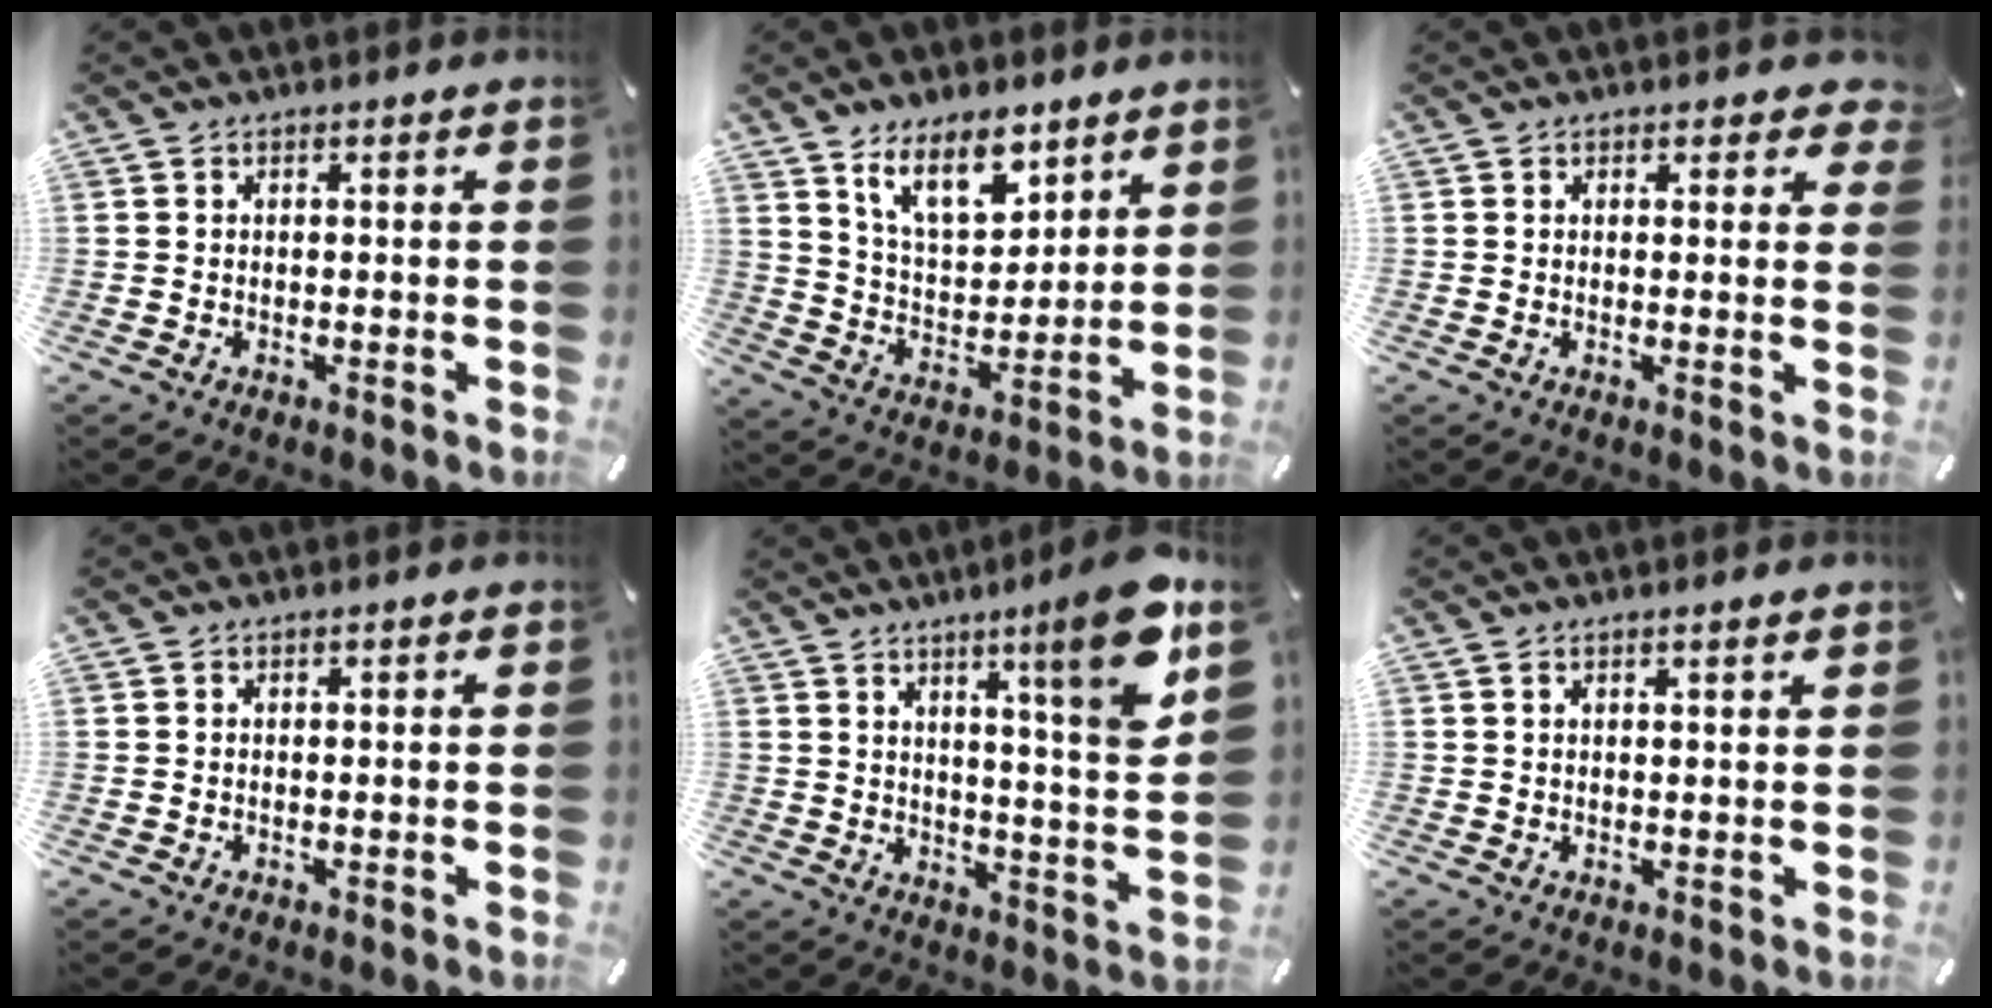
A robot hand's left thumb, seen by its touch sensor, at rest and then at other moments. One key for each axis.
{"total": 12.9, "fx": 9.0, "fy": 6.4, "fz": 6.6, "tx": -0.117, "ty": -0.045, "tz": 0.167}
{"total": 2.4, "fx": 1.4, "fy": 1.5, "fz": 1.2, "tx": -0.005, "ty": -0.003, "tz": 0.019}
{"total": 0.0}
{"total": 13.7, "fx": 9.0, "fy": 0.3, "fz": 10.4, "tx": -0.146, "ty": -0.061, "tz": 0.131}
{"total": 1.1, "fx": 0.8, "fy": 0.1, "fz": 0.8, "tx": -0.016, "ty": -0.002, "tz": 0.014}